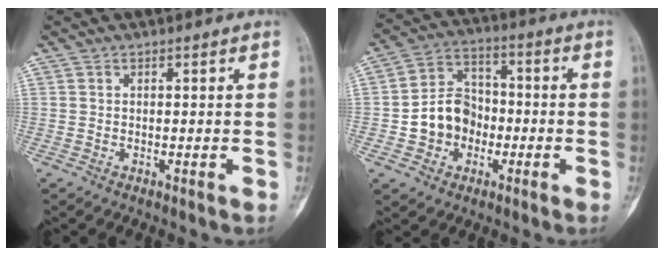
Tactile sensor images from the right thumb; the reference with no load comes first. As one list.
[{"total": 10.3, "force": [-2.3, 8.7, 5.2], "torque": [-0.058, 0.037, -0.046]}]